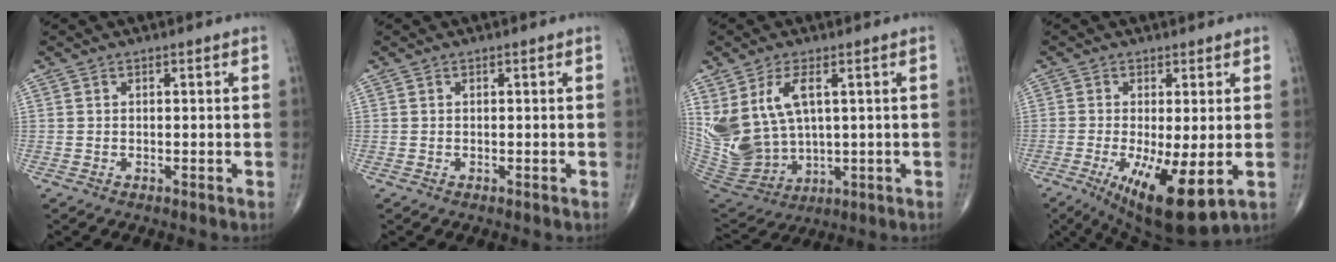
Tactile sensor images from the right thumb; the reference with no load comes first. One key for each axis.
{"total": 0.0}
{"total": 14.2, "fx": 4.0, "fy": 8.4, "fz": 10.8, "tx": -0.215, "ty": -0.022, "tz": 0.101}
{"total": 12.3, "fx": -3.4, "fy": 3.5, "fz": 11.3, "tx": -0.195, "ty": -0.027, "tz": -0.043}